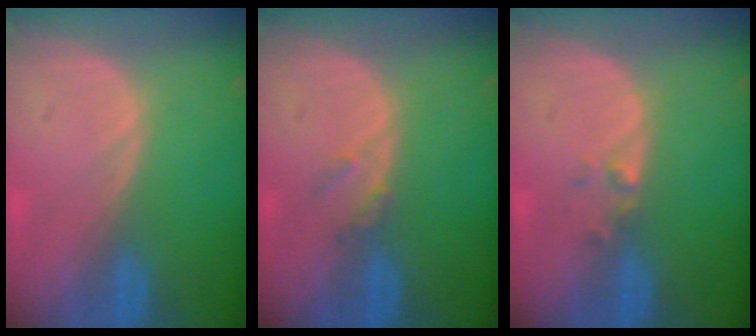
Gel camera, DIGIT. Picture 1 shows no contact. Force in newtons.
{"total": 1.6, "press": 1.6, "slide": 0.2}
{"total": 1.4, "press": 1.2, "slide": 0.7}